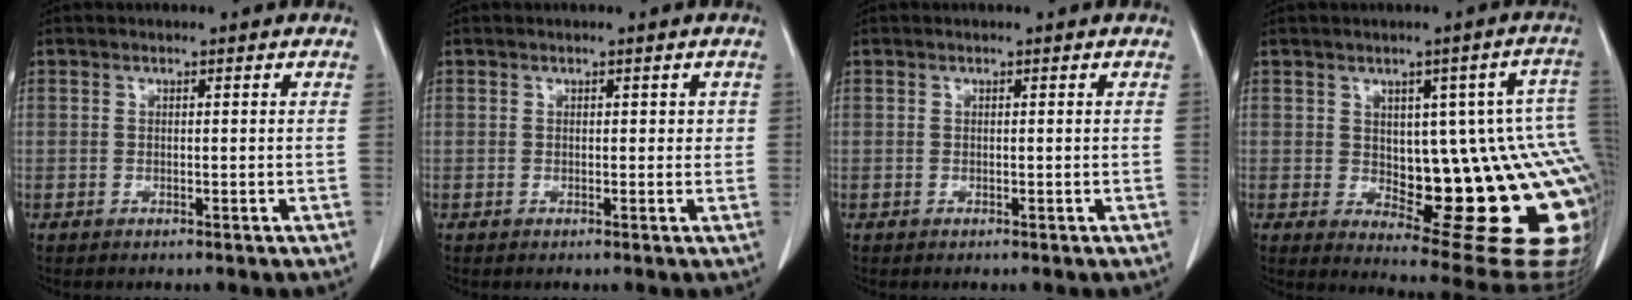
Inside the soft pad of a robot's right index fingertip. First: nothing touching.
{"total": 1.3, "force": [0.4, 0.9, 0.9], "torque": [-0.008, 0.006, 0.005]}
{"total": 0.0}
{"total": 21.0, "force": [-2.1, 7.6, 19.5], "torque": [-0.141, 0.022, -0.003]}